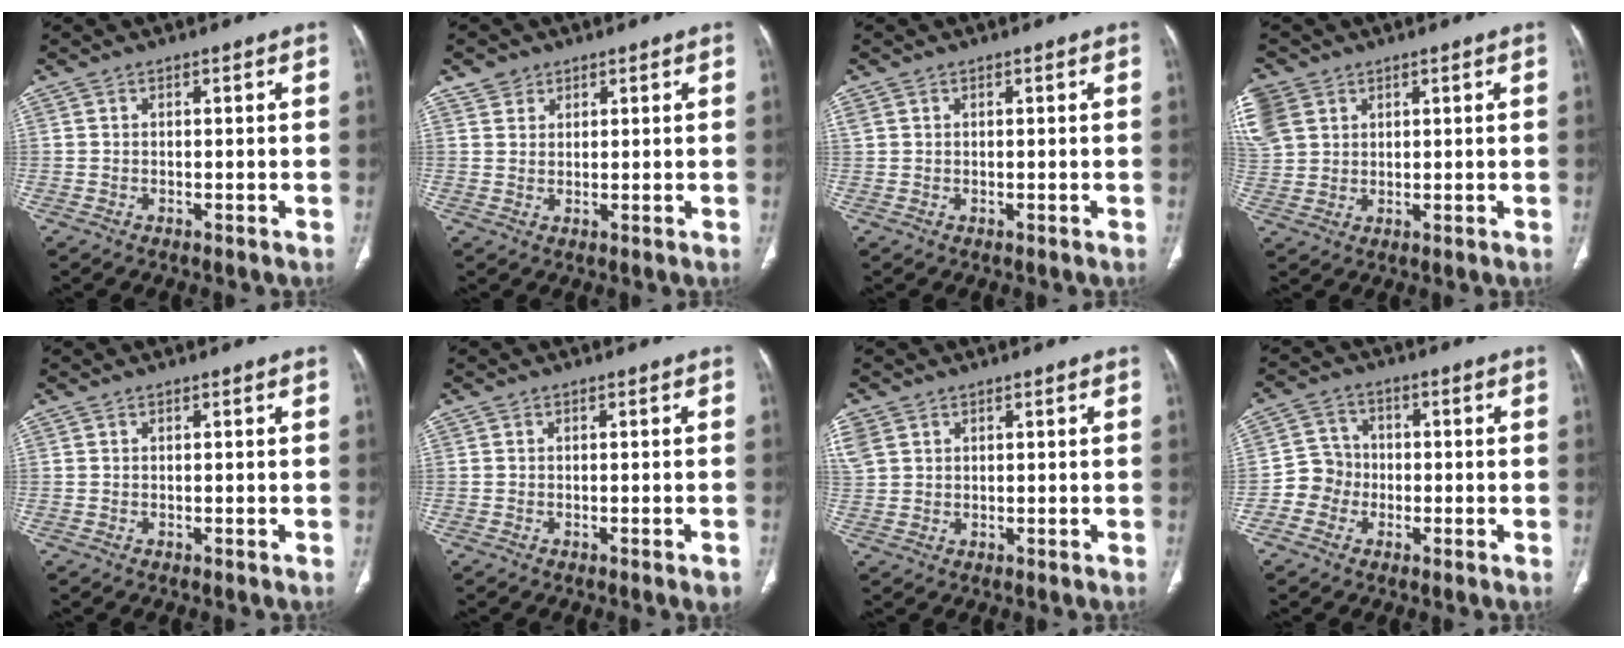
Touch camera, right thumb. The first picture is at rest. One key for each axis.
{"total": 2.8, "fx": 1.8, "fy": 2.1, "fz": 0.3, "tx": 0.012, "ty": -0.007, "tz": 0.028}
{"total": 1.1, "fx": 0.5, "fy": 0.9, "fz": 0.4, "tx": -0.007, "ty": 0.011, "tz": 0.012}
{"total": 14.6, "fx": 6.2, "fy": 11.5, "fz": 6.5, "tx": -0.199, "ty": 0.028, "tz": 0.135}
{"total": 0.0}
{"total": 1.6, "fx": -1.0, "fy": 0.3, "fz": 1.3, "tx": -0.013, "ty": 0.002, "tz": -0.012}
{"total": 5.9, "fx": 2.4, "fy": 4.7, "fz": 2.6, "tx": -0.082, "ty": 0.015, "tz": 0.060}
{"total": 5.6, "fx": -1.8, "fy": 5.2, "fz": 1.0, "tx": 0.013, "ty": 0.018, "tz": -0.043}